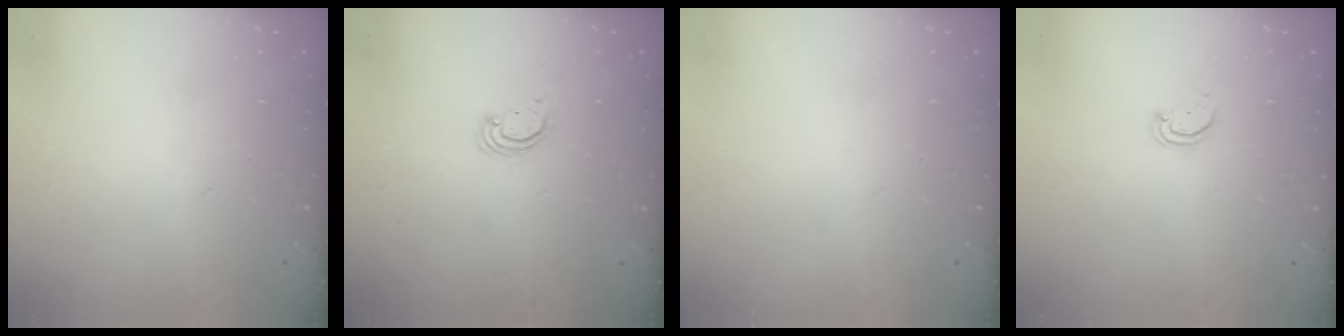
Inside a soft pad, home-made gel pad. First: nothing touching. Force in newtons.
{"total": 2.6, "press": 2.6, "slide": 0.2}
{"total": 0.0}
{"total": 2.1, "press": 2.1, "slide": 0.2}